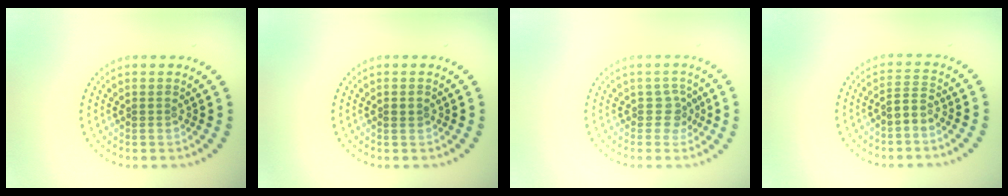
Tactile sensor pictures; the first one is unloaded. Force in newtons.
{"total": 0.7, "press": 0.7, "slide": 0.2}
{"total": 1.7, "press": 1.4, "slide": 1.0}
{"total": 1.7, "press": 1.4, "slide": 1.0}